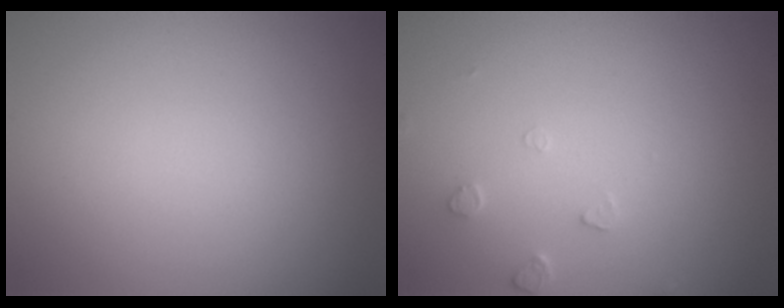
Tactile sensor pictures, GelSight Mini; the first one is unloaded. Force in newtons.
{"total": 1.2, "press": 1.2, "slide": 0.2}